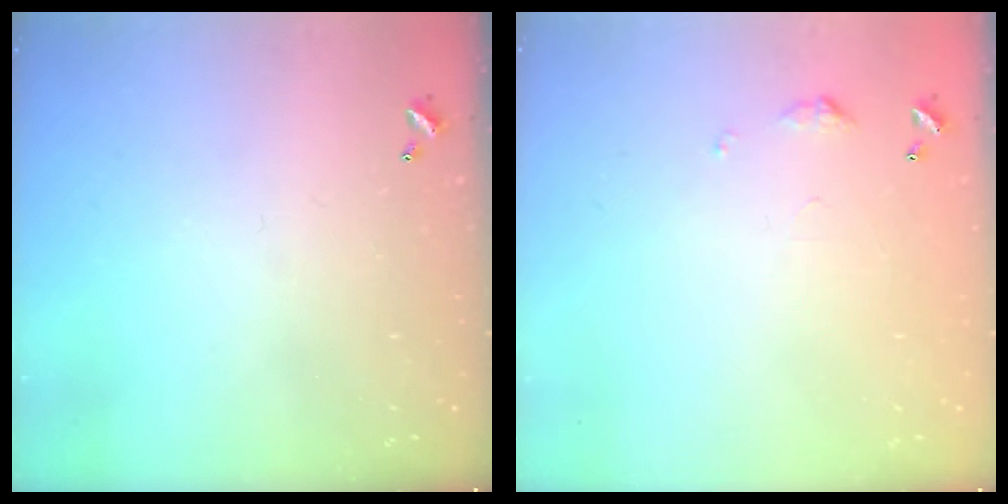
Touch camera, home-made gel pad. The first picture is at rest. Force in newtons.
{"total": 5.0, "press": 4.9, "slide": 0.8}